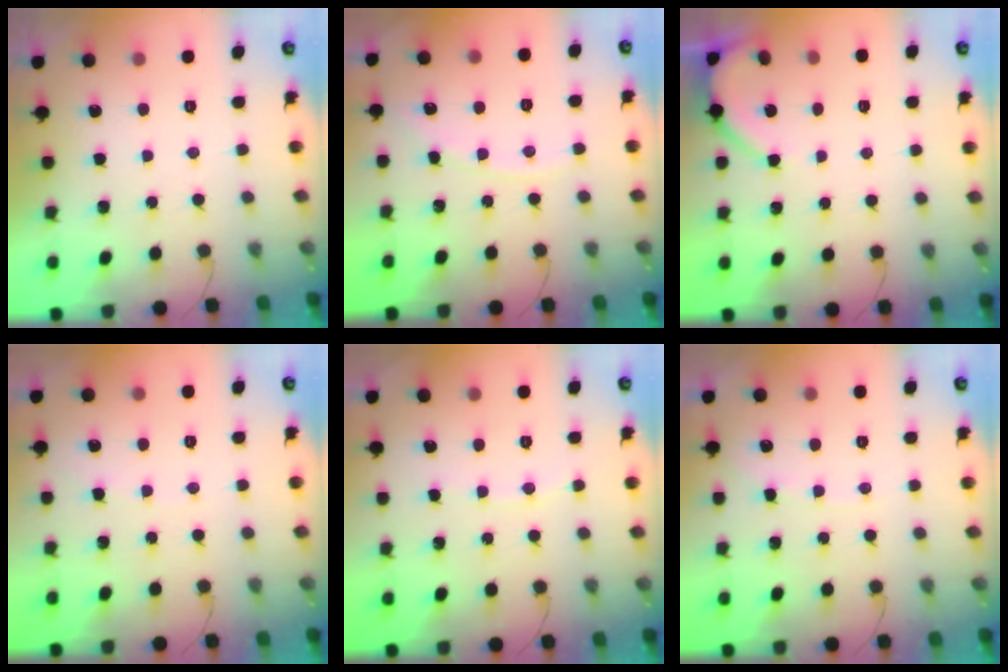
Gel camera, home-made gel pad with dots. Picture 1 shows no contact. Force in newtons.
{"total": 4.8, "press": 4.8, "slide": 0.7}
{"total": 3.9, "press": 3.9, "slide": 0.3}
{"total": 3.0, "press": 3.0, "slide": 0.5}
{"total": 3.9, "press": 3.8, "slide": 0.3}
{"total": 3.6, "press": 3.6, "slide": 0.4}